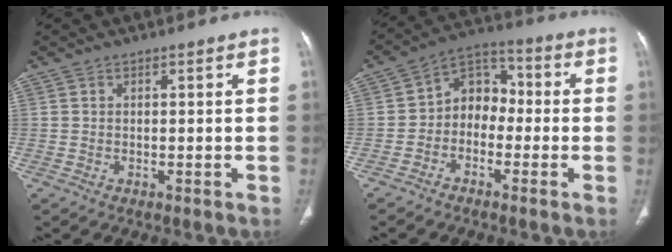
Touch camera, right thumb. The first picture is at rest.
{"total": 8.4, "force": [-1.7, 6.6, 4.9], "torque": [-0.044, 0.042, -0.049]}